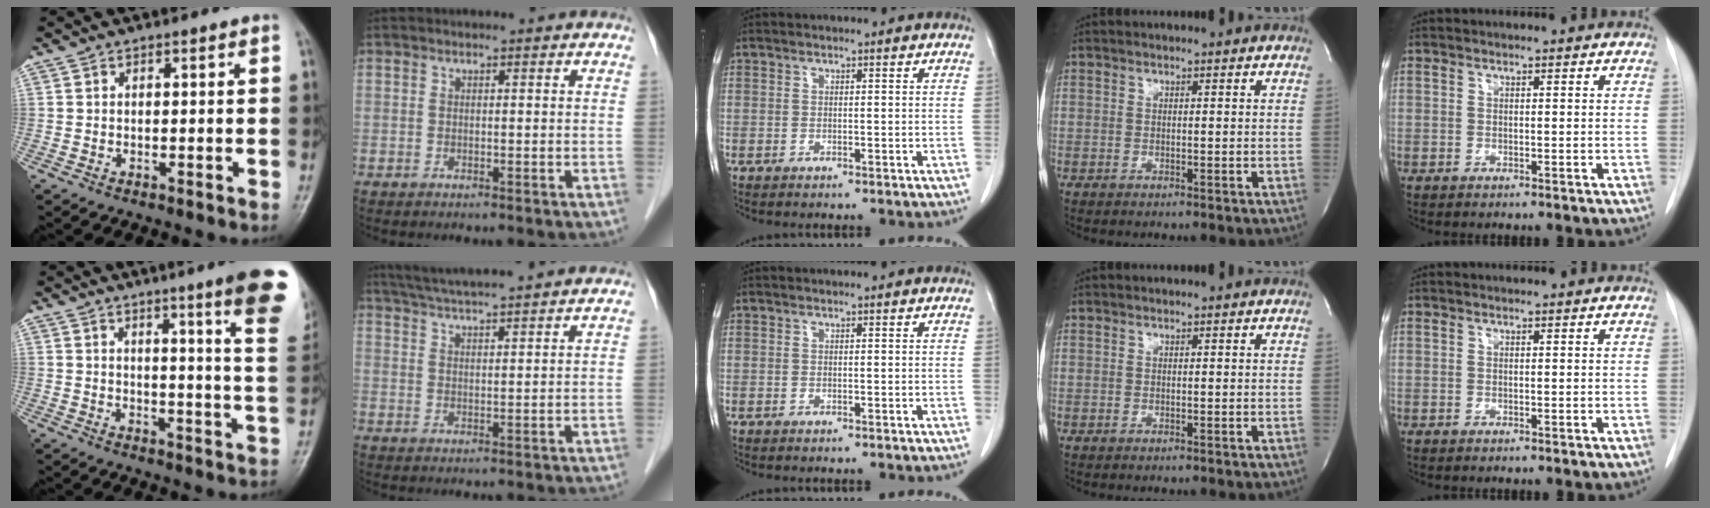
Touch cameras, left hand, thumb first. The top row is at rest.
{"thumb": {"total": 16.2, "force": [10.1, 0.6, 12.6], "torque": [-0.138, -0.059, 0.109]}, "index": {"total": 12.9, "force": [11.6, 0.2, 5.7], "torque": [-0.101, 0.032, 0.166]}}